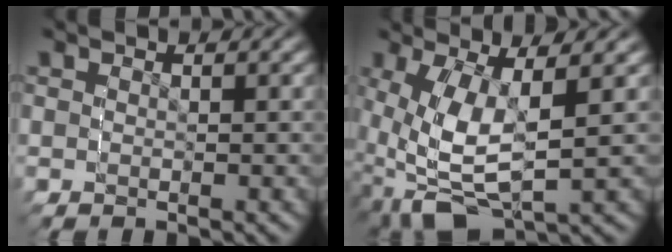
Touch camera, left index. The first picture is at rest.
{"total": 11.3, "force": [-2.9, 8.0, 7.4], "torque": [-0.156, -0.045, -0.019]}